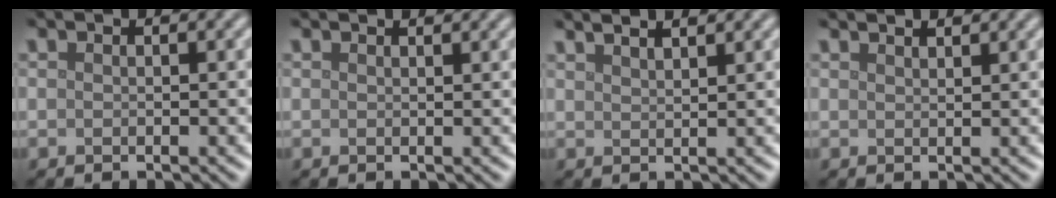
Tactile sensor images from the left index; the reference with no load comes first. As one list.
[{"total": 1.3, "force": [1.2, 0.2, 0.4], "torque": [-0.008, -0.002, 0.011]}, {"total": 4.2, "force": [3.1, 1.6, 2.4], "torque": [-0.010, 0.033, 0.010]}, {"total": 2.2, "force": [1.9, 0.6, 0.9], "torque": [-0.001, 0.003, 0.010]}]